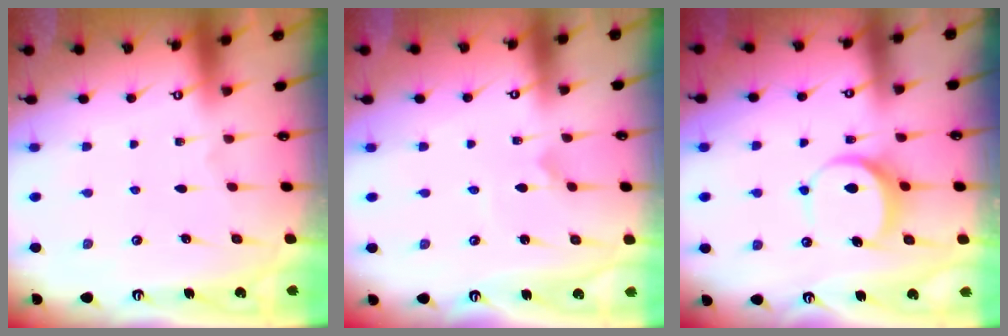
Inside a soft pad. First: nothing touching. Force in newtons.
{"total": 1.7, "press": 1.7, "slide": 0.2}
{"total": 7.0, "press": 7.0, "slide": 0.6}